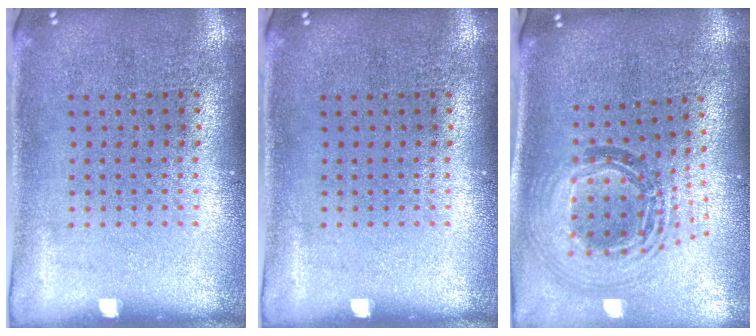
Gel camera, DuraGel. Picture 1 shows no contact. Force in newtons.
{"total": 0.0}
{"total": 1.6, "press": 1.4, "slide": 0.8}